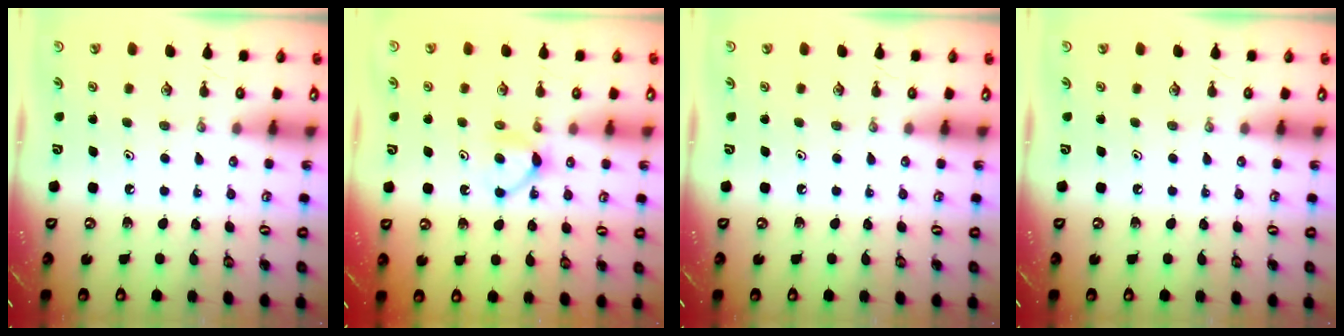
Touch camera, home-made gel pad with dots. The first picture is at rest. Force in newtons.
{"total": 5.4, "press": 5.3, "slide": 0.7}
{"total": 0.0}
{"total": 0.0}